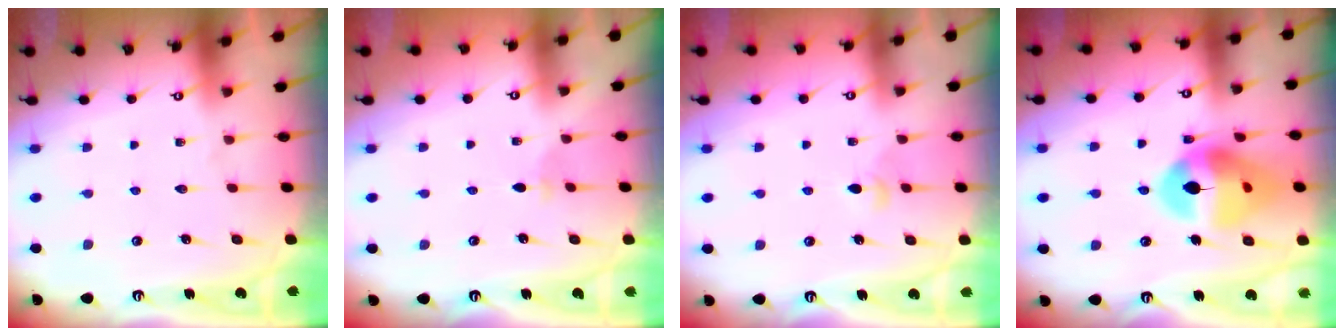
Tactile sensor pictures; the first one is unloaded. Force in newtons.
{"total": 2.8, "press": 2.7, "slide": 0.6}
{"total": 3.1, "press": 3.1, "slide": 0.7}
{"total": 17.4, "press": 17.2, "slide": 2.0}